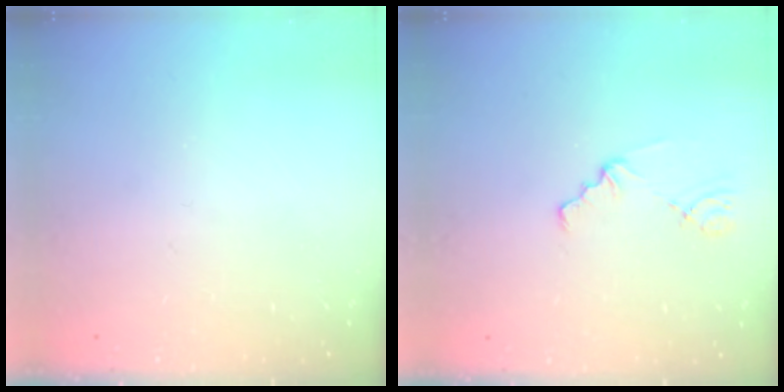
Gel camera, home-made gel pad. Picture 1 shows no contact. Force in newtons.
{"total": 1.4, "press": 1.3, "slide": 0.3}